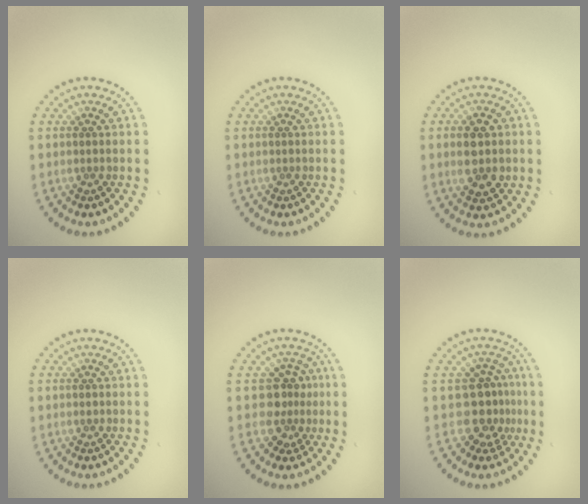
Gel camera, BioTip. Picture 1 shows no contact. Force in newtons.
{"total": 0.0}
{"total": 3.6, "press": 3.6, "slide": 0.1}
{"total": 0.5, "press": 0.5, "slide": 0.1}
{"total": 2.8, "press": 2.2, "slide": 1.7}
{"total": 3.2, "press": 2.4, "slide": 2.0}